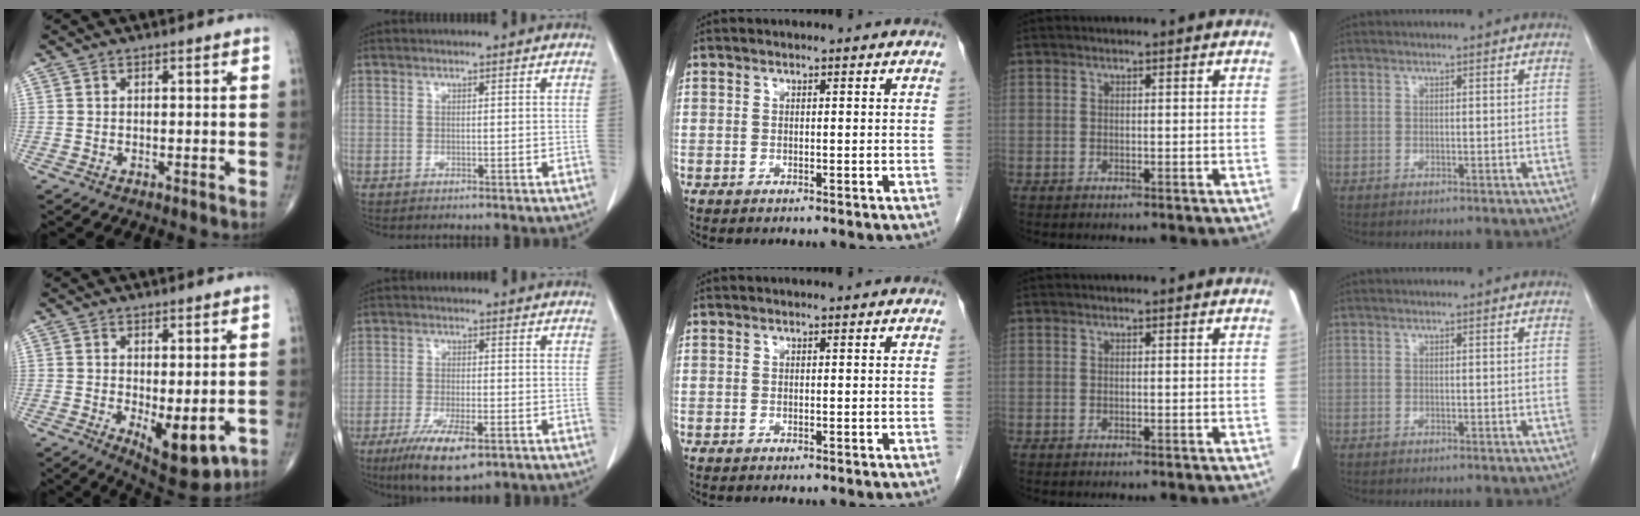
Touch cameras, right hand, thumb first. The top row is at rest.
{"thumb": {"total": 9.1, "force": [-2.0, 3.8, 8.0], "torque": [-0.098, -0.020, -0.016]}, "index": {"total": 9.0, "force": [-5.2, 2.2, 7.0], "torque": [-0.125, -0.018, -0.082]}}